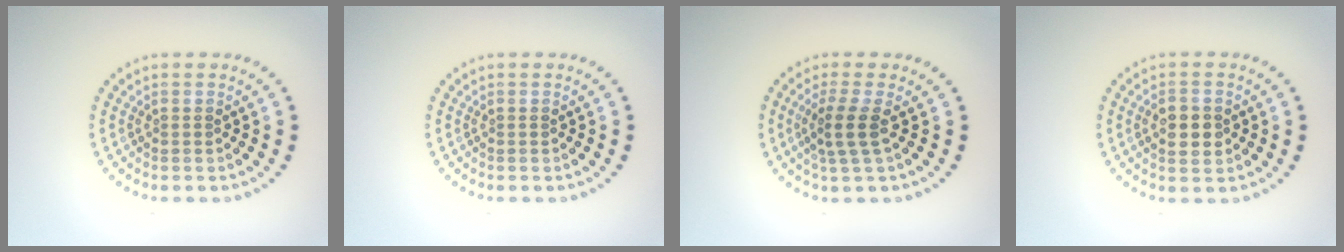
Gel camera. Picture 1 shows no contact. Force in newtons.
{"total": 0.0}
{"total": 2.6, "press": 2.0, "slide": 1.7}
{"total": 2.9, "press": 2.9, "slide": 0.1}